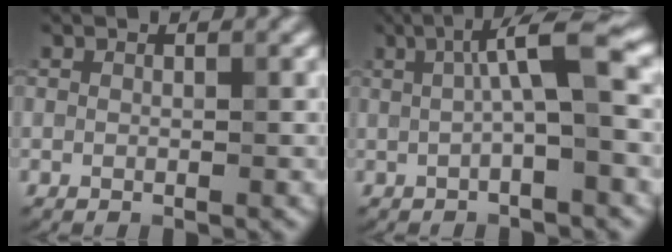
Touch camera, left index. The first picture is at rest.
{"total": 5.3, "force": [0.7, 0.8, 5.2], "torque": [-0.089, 0.016, 0.008]}